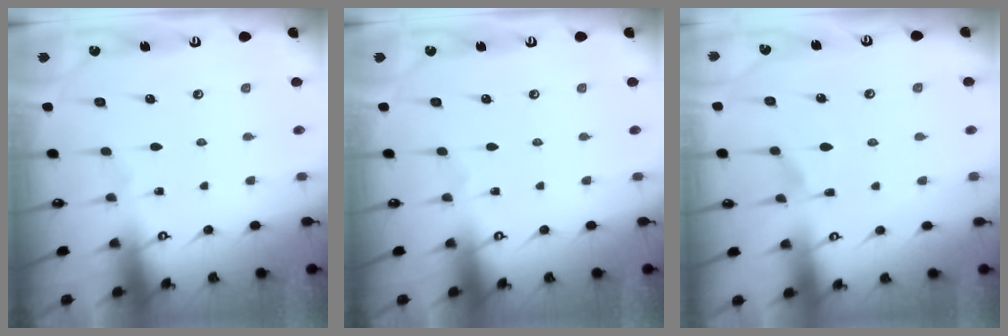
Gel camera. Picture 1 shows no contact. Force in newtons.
{"total": 0.0}
{"total": 1.4, "press": 0.6, "slide": 1.3}